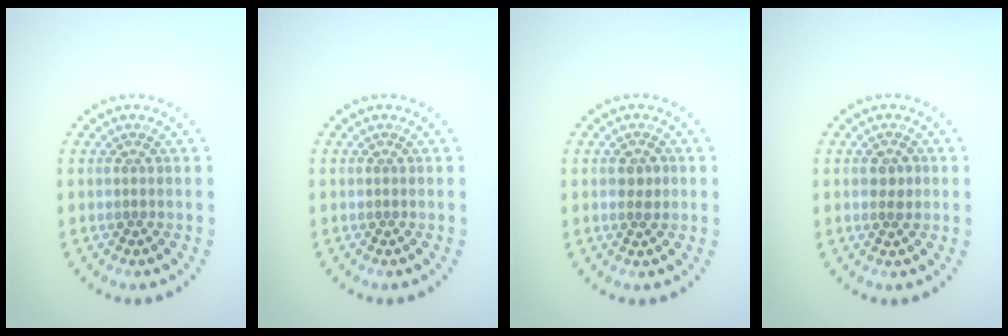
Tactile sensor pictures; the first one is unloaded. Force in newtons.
{"total": 0.0}
{"total": 1.5, "press": 1.5, "slide": 0.1}
{"total": 1.5, "press": 1.5, "slide": 0.1}